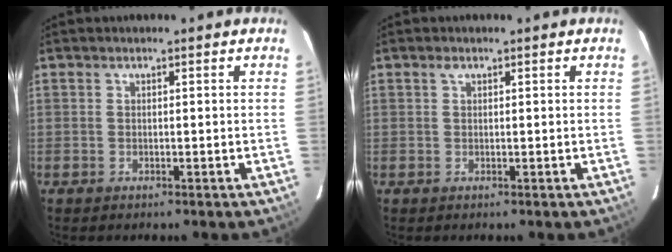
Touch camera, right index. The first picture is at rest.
{"total": 0.6, "force": [0.3, 0.3, 0.4], "torque": [-0.006, 0.003, 0.005]}